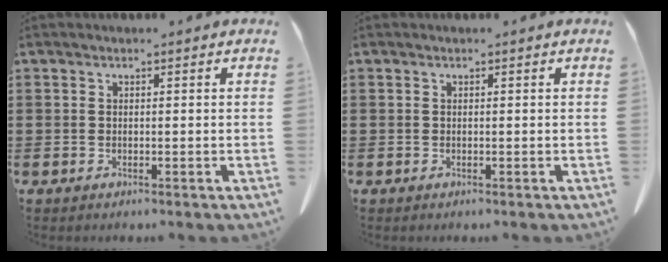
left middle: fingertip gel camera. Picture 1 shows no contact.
{"total": 0.0}